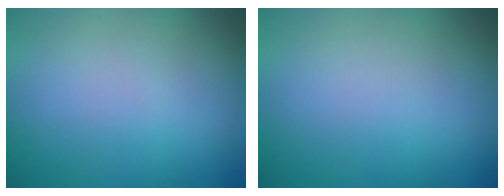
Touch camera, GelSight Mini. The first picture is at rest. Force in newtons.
{"total": 0.0}